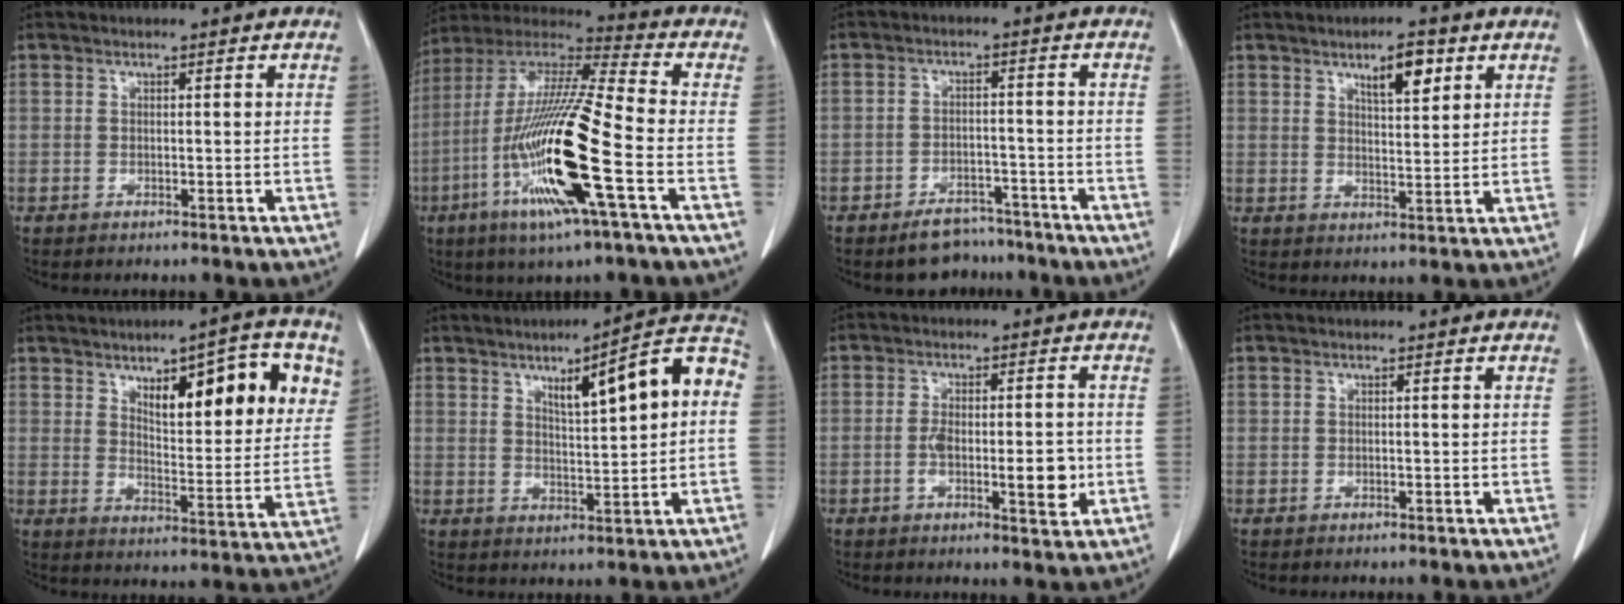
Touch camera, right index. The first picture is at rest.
{"total": 20.7, "force": [-6.4, 0.8, 19.7], "torque": [-0.413, -0.025, -0.127]}
{"total": 5.9, "force": [-5.0, 2.9, 1.3], "torque": [-0.014, 0.006, -0.074]}
{"total": 5.7, "force": [3.2, 1.6, 4.5], "torque": [-0.074, 0.001, 0.052]}
{"total": 16.3, "force": [7.4, 4.7, 13.8], "torque": [-0.181, 0.006, 0.109]}
{"total": 12.3, "force": [3.0, 1.8, 11.8], "torque": [-0.161, 0.029, 0.041]}
{"total": 7.7, "force": [-1.6, 2.2, 7.2], "torque": [-0.114, 0.001, -0.022]}
{"total": 0.0}